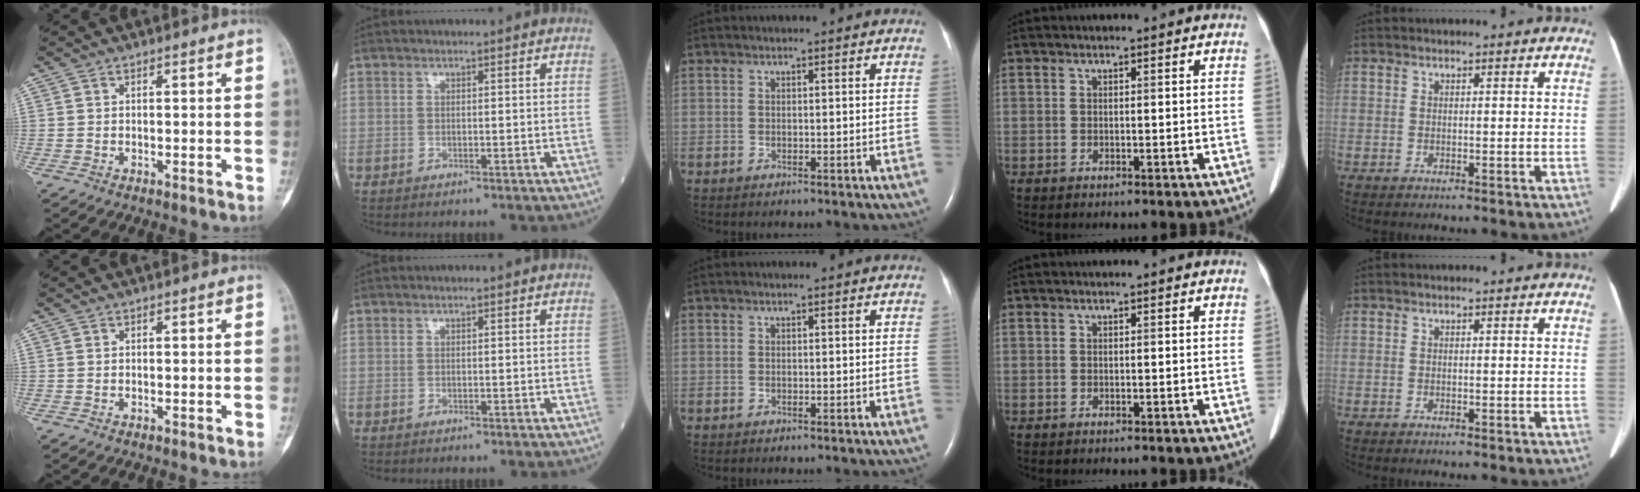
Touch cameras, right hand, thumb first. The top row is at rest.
{}